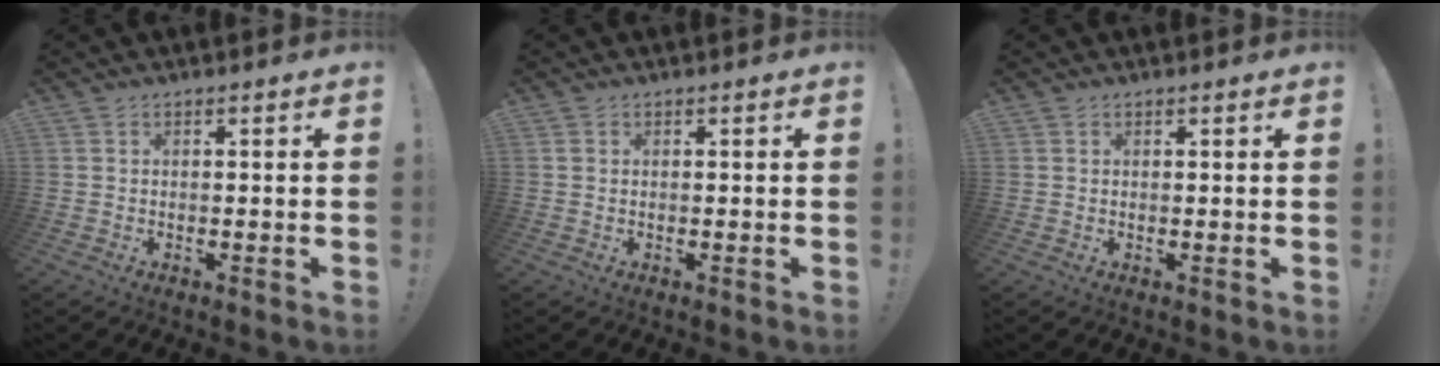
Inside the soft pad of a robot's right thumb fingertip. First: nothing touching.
{"total": 0.5, "force": [0.1, 0.4, -0.3], "torque": [-0.001, 0.004, 0.005]}
{"total": 0.9, "force": [0.6, 0.7, 0.0], "torque": [0.007, -0.005, 0.008]}